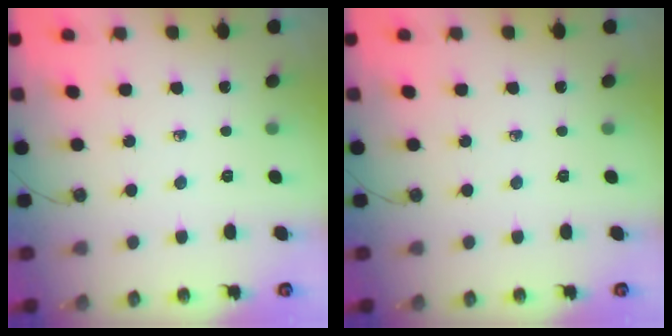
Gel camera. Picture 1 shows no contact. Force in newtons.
{"total": 0.0}